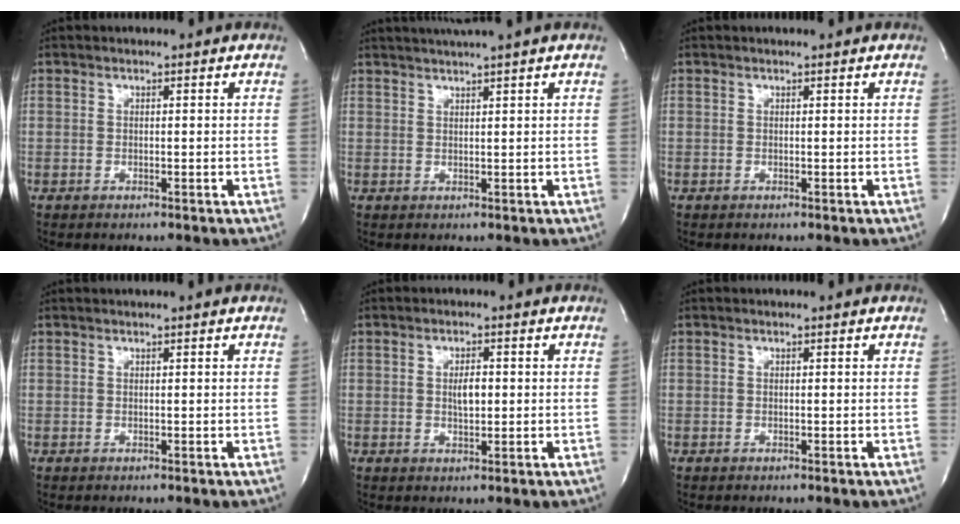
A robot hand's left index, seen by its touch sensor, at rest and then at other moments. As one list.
[{"total": 4.3, "force": [3.6, -1.3, 2.1], "torque": [-0.029, 0.010, 0.058]}, {"total": 0.0}, {"total": 0.6, "force": [0.5, -0.2, 0.3], "torque": [-0.003, 0.006, 0.014]}, {"total": 2.7, "force": [0.0, 1.0, 2.5], "torque": [-0.043, -0.002, 0.001]}, {"total": 0.0}]